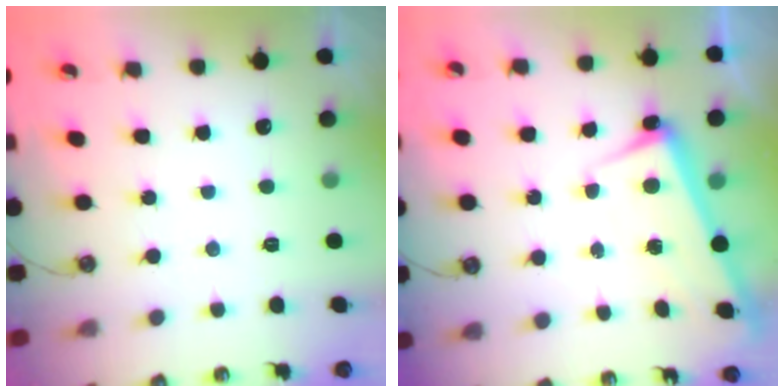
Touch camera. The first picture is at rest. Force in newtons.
{"total": 2.5, "press": 2.4, "slide": 0.5}